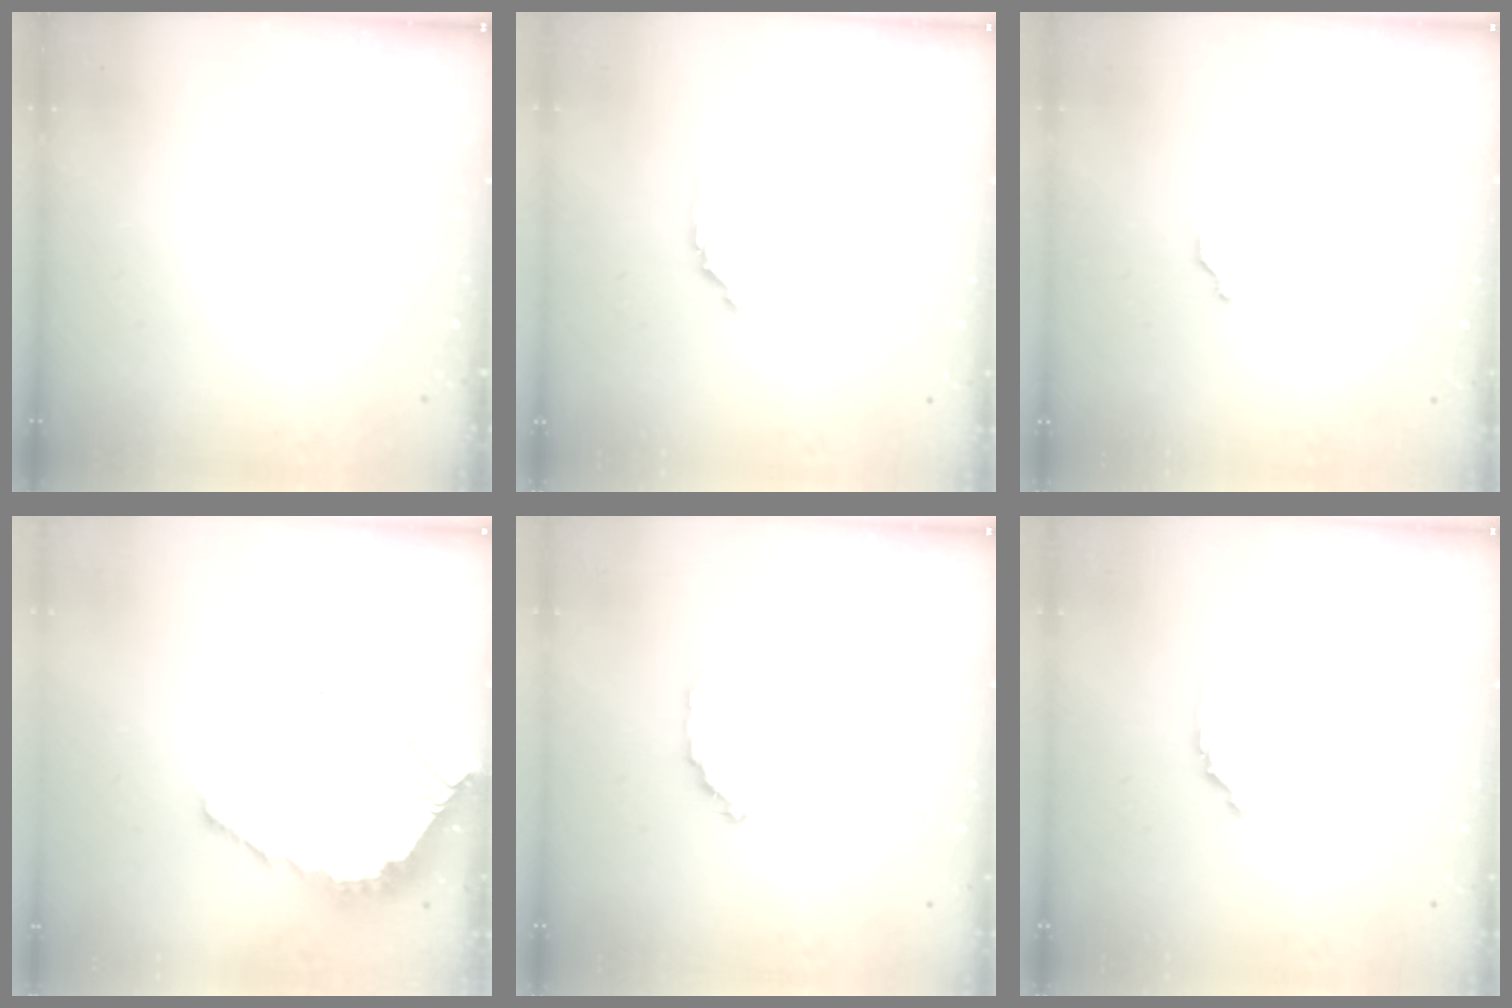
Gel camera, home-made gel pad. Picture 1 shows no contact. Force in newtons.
{"total": 2.8, "press": 2.8, "slide": 0.1}
{"total": 3.8, "press": 3.7, "slide": 0.4}
{"total": 5.9, "press": 5.9, "slide": 0.3}
{"total": 3.3, "press": 3.3, "slide": 0.2}
{"total": 2.8, "press": 2.8, "slide": 0.1}